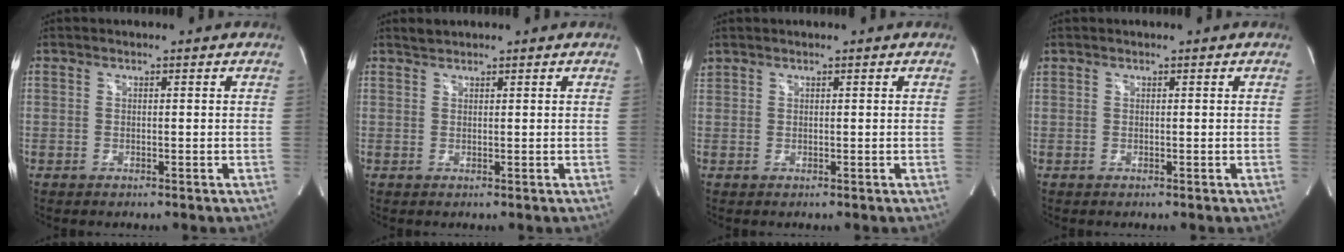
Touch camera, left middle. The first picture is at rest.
{"total": 1.0, "force": [1.0, 0.1, 0.0], "torque": [-0.011, 0.006, 0.024]}
{"total": 0.7, "force": [0.7, 0.2, 0.0], "torque": [-0.012, 0.014, 0.020]}
{"total": 0.0}